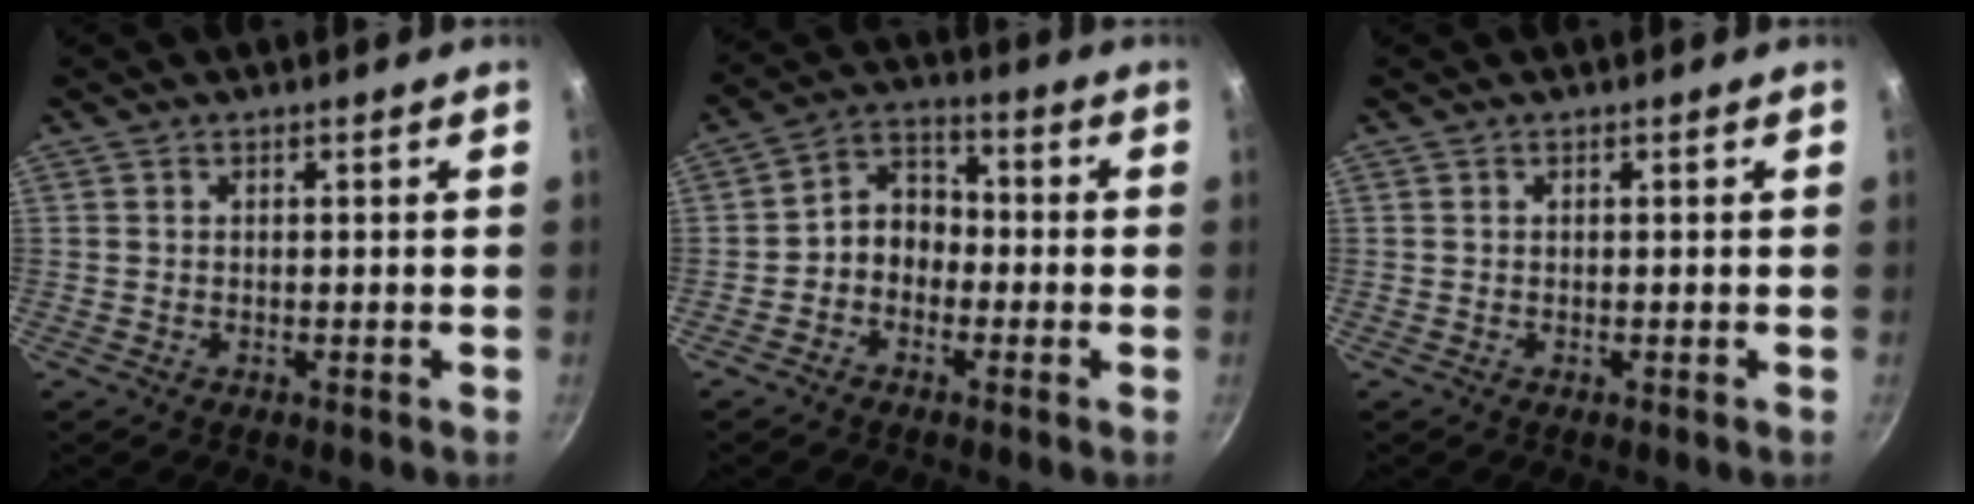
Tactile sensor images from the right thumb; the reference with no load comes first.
{"total": 6.7, "force": [-1.9, 5.3, 3.6], "torque": [-0.025, 0.035, -0.049]}
{"total": 0.0}